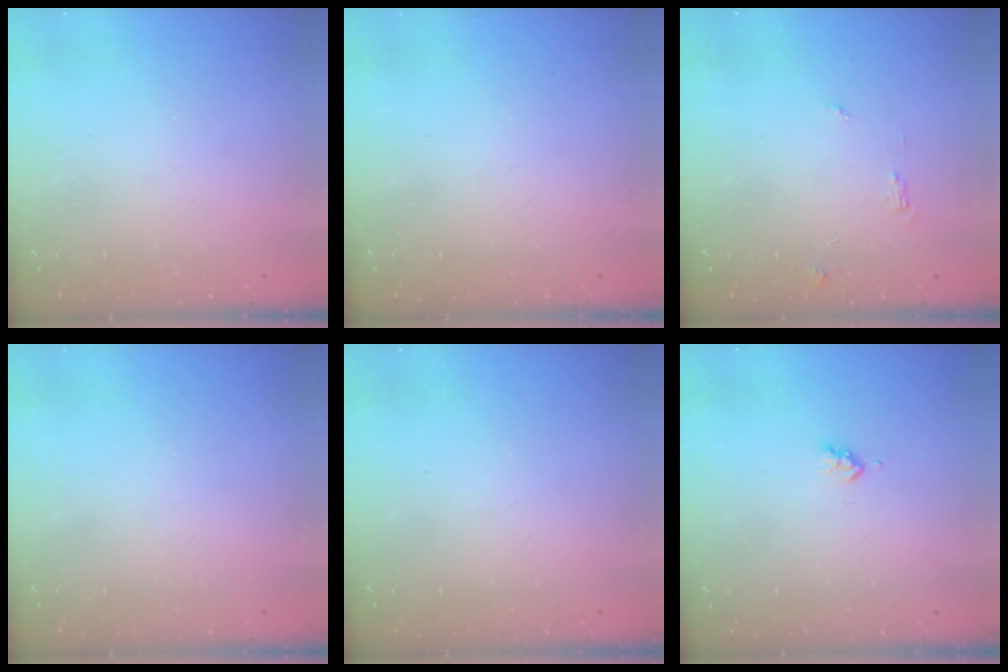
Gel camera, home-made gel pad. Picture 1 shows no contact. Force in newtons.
{"total": 0.0}
{"total": 5.3, "press": 5.3, "slide": 0.5}
{"total": 0.0}
{"total": 0.0}
{"total": 2.3, "press": 2.3, "slide": 0.4}